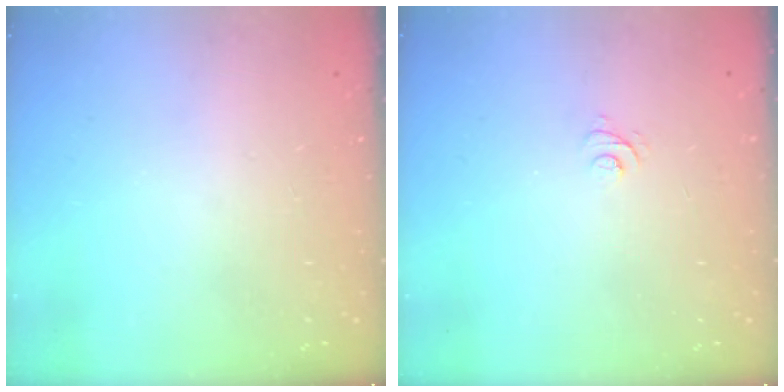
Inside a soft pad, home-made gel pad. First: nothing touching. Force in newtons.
{"total": 4.0, "press": 4.0, "slide": 0.3}